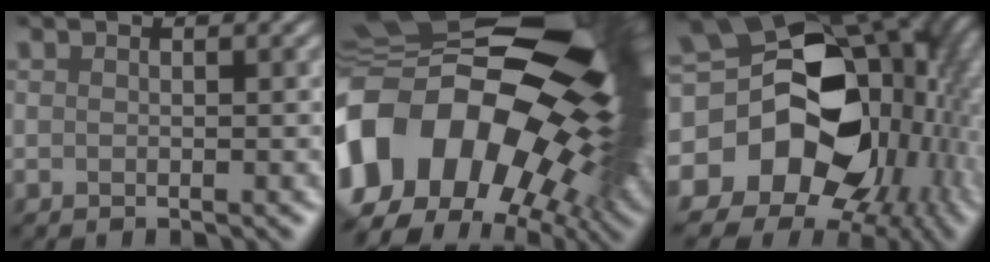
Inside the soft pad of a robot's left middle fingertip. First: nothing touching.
{"total": 18.7, "force": [-2.5, 12.2, 14.0], "torque": [-0.304, -0.032, -0.008]}
{"total": 15.5, "force": [-3.6, 11.7, 9.5], "torque": [-0.183, -0.020, -0.023]}